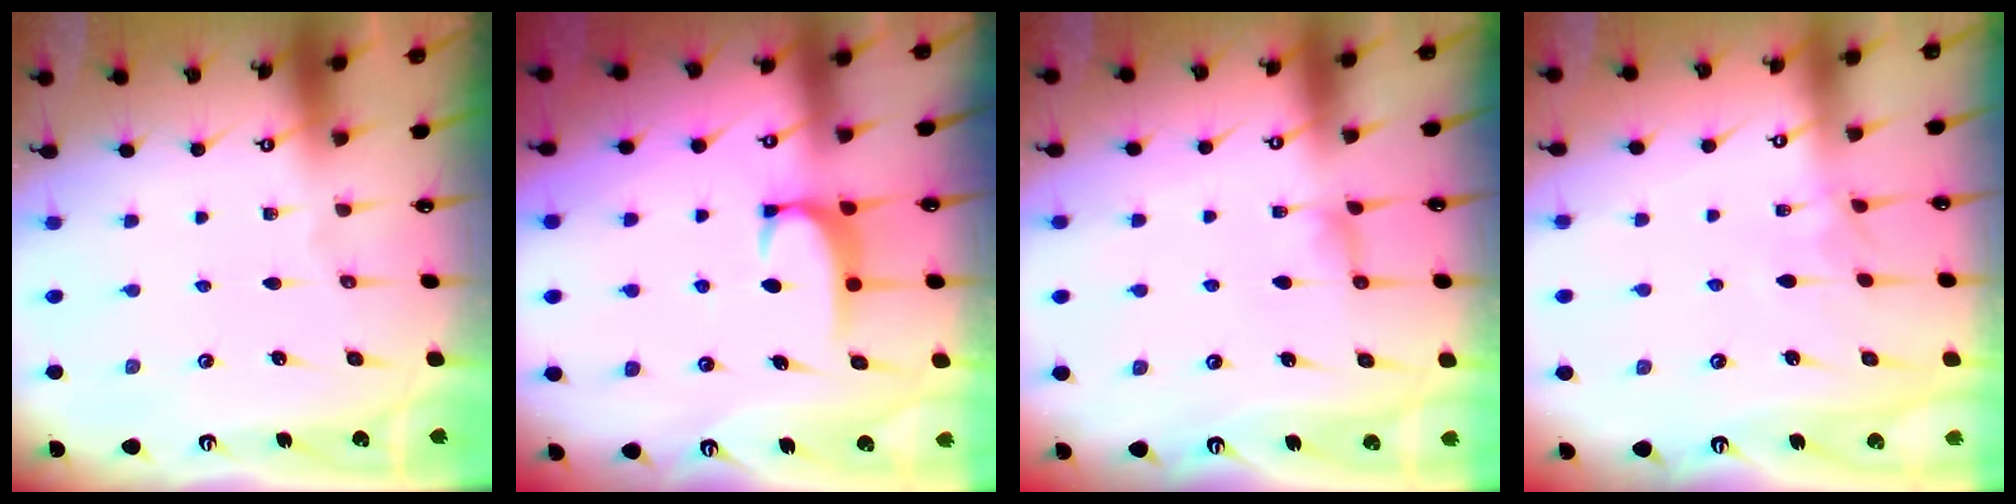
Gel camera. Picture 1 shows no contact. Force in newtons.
{"total": 1.9, "press": 1.9, "slide": 0.5}
{"total": 2.2, "press": 2.2, "slide": 0.4}
{"total": 1.4, "press": 1.3, "slide": 0.5}